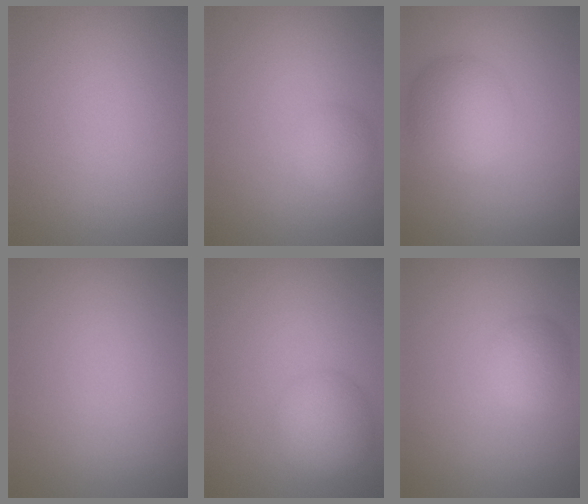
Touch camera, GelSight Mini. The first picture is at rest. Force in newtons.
{"total": 1.9, "press": 1.9, "slide": 0.1}
{"total": 4.8, "press": 4.8, "slide": 0.0}
{"total": 0.0}
{"total": 3.8, "press": 3.8, "slide": 0.4}
{"total": 2.3, "press": 2.3, "slide": 0.2}